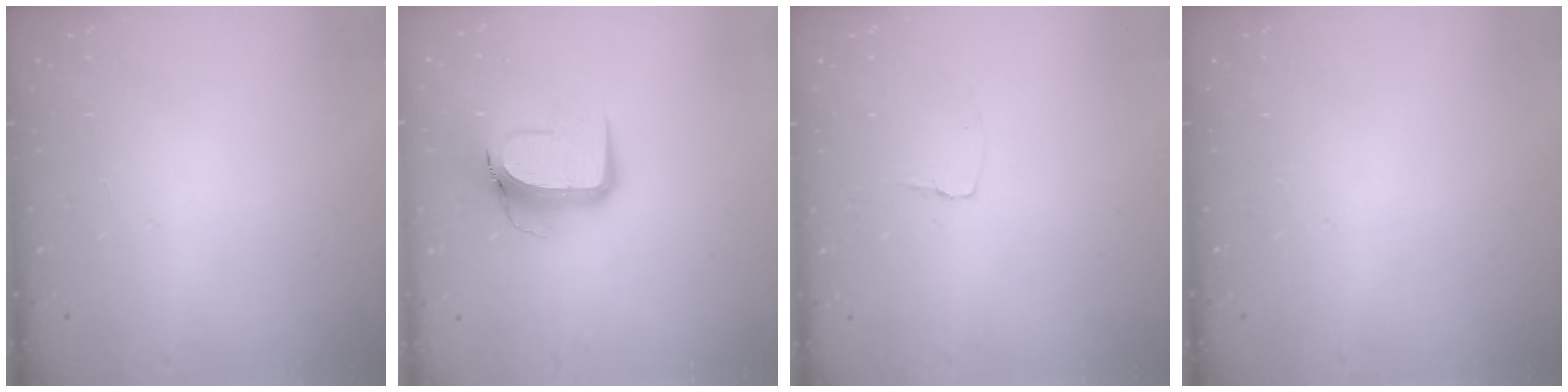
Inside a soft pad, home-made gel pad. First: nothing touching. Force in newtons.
{"total": 11.3, "press": 11.2, "slide": 1.3}
{"total": 2.9, "press": 2.9, "slide": 0.3}
{"total": 0.0}